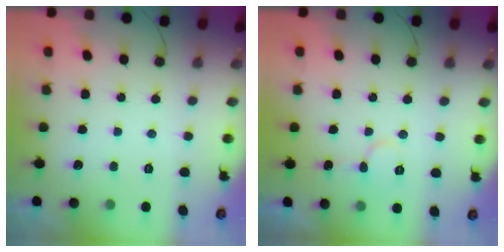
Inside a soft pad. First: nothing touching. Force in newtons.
{"total": 6.1, "press": 6.1, "slide": 0.2}